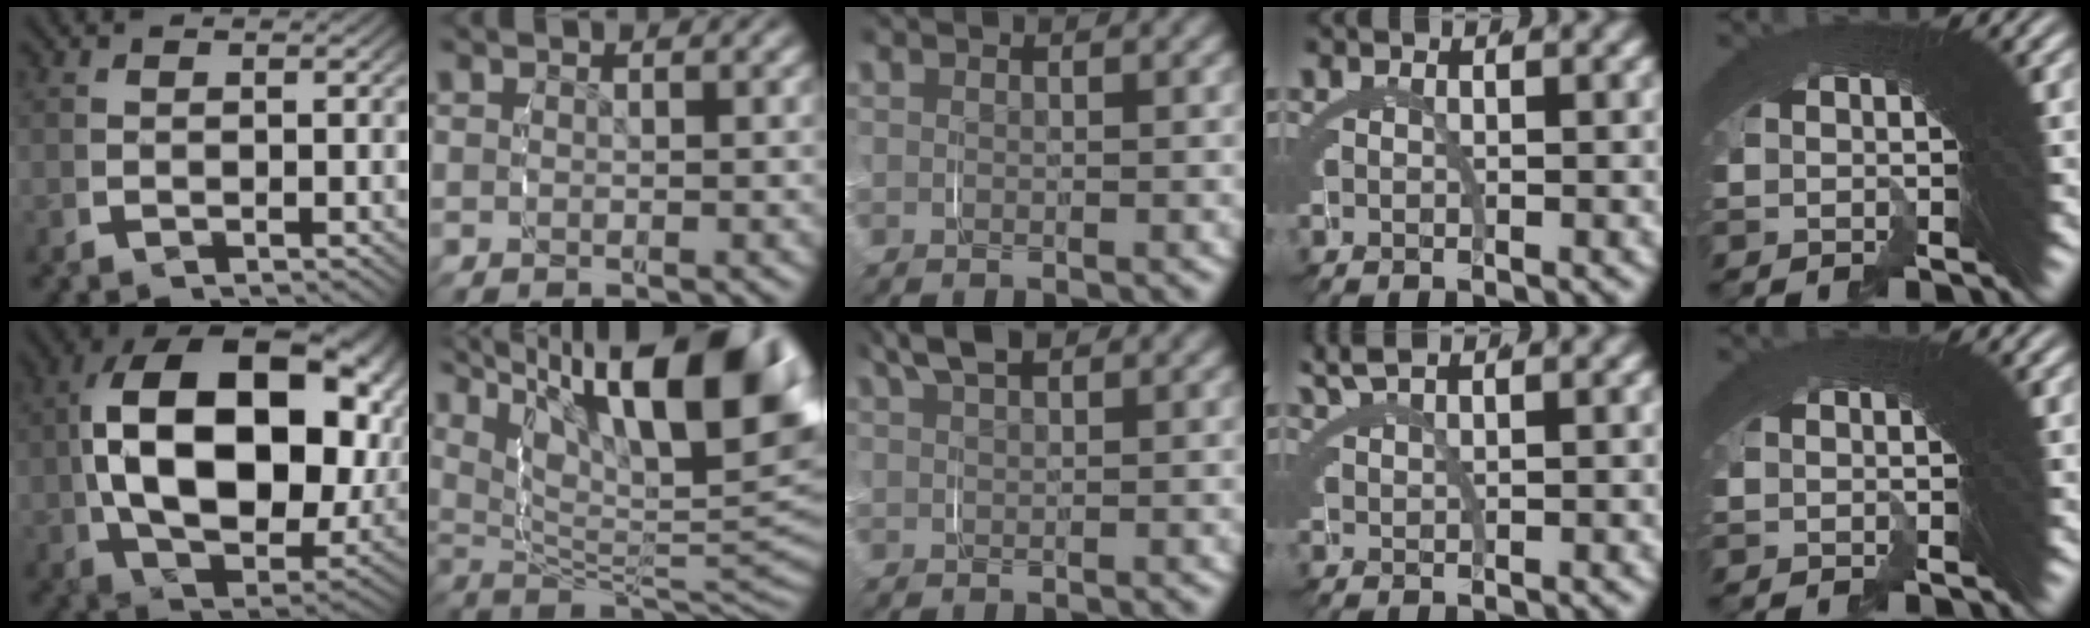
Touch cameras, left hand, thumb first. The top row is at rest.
{"thumb": {"total": 19.4, "force": [1.6, 12.3, 15.0], "torque": [-0.271, -0.054, 0.052]}, "index": {"total": 19.1, "force": [5.6, 10.6, 14.9], "torque": [-0.212, 0.001, 0.086]}, "middle": {"total": 2.8, "force": [2.3, 0.7, 1.5], "torque": [-0.036, 0.008, 0.040]}, "ring": {"total": 2.3, "force": [2.2, -0.5, 0.5], "torque": [-0.010, 0.010, 0.042]}}